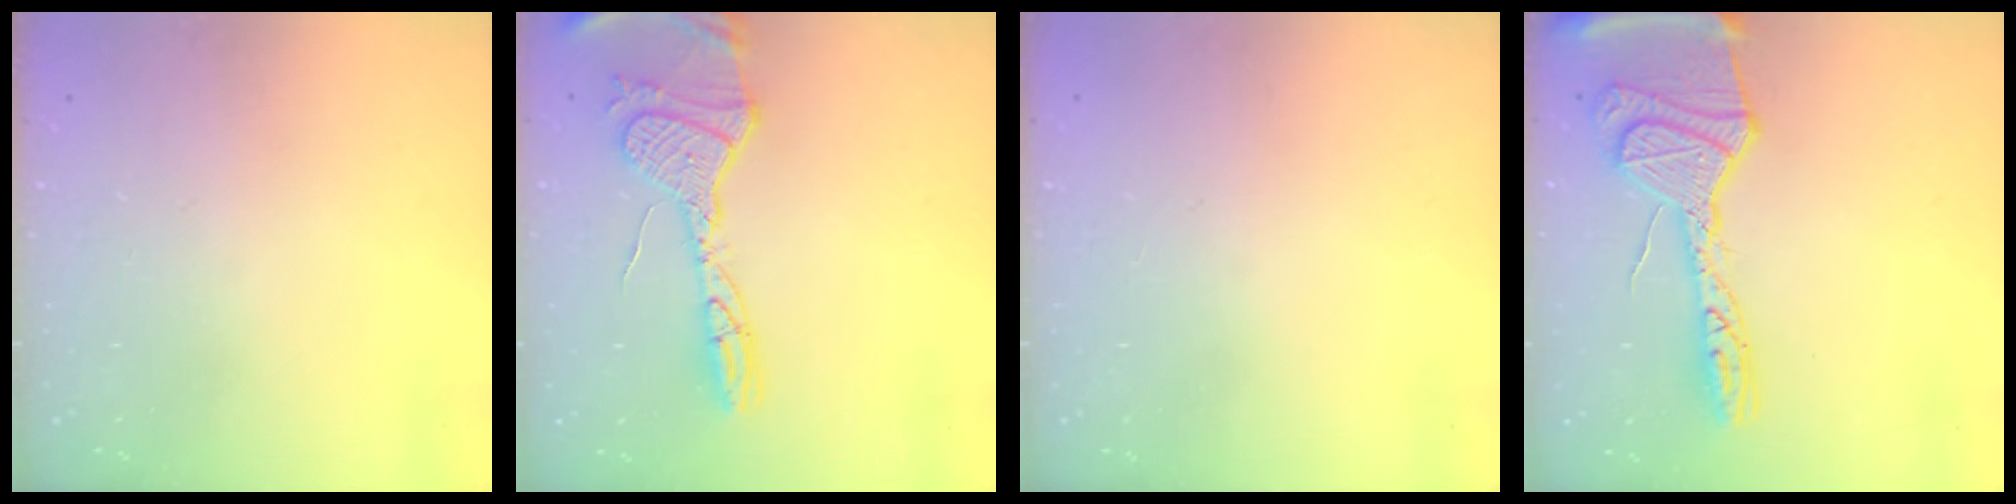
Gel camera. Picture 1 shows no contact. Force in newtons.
{"total": 17.0, "press": 17.0, "slide": 1.6}
{"total": 0.0}
{"total": 19.1, "press": 19.0, "slide": 1.7}